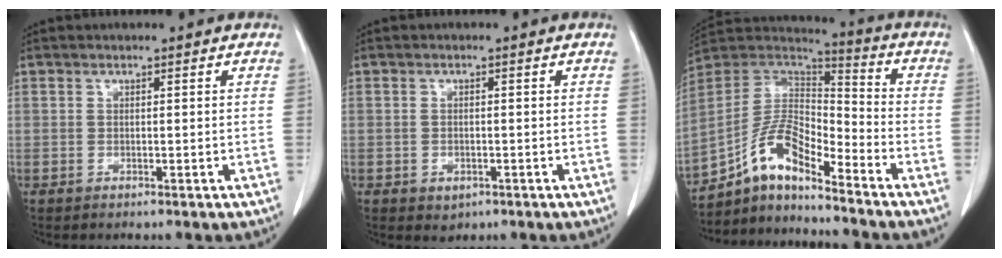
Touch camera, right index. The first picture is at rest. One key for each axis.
{"total": 1.8, "fx": -0.8, "fy": 1.4, "fz": 0.8, "tx": -0.007, "ty": 0.002, "tz": -0.002}
{"total": 10.9, "fx": -8.2, "fy": 2.8, "fz": 6.6, "tx": -0.133, "ty": 0.038, "tz": -0.153}